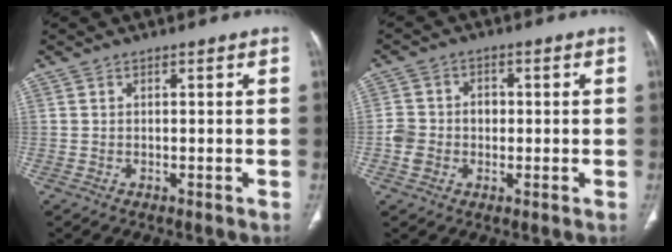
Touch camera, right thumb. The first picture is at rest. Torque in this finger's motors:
{"motor_torque": [0.59, 0.51, 0.67, 0.27, -0.01]}